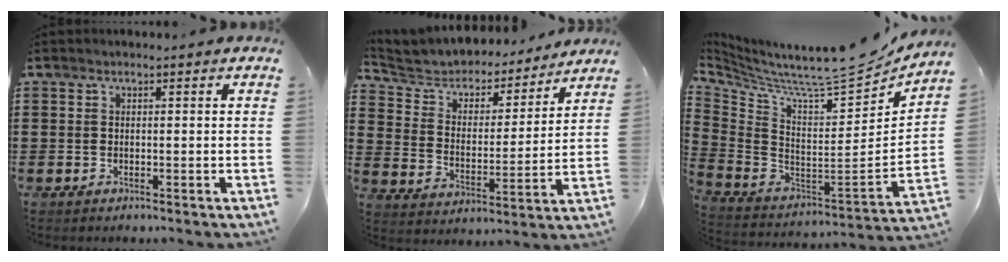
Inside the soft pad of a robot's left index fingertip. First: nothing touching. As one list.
[{"total": 4.7, "force": [4.3, 1.8, 0.8], "torque": [-0.047, -0.032, 0.067]}, {"total": 9.0, "force": [7.9, 0.3, 4.3], "torque": [-0.103, -0.082, 0.124]}]